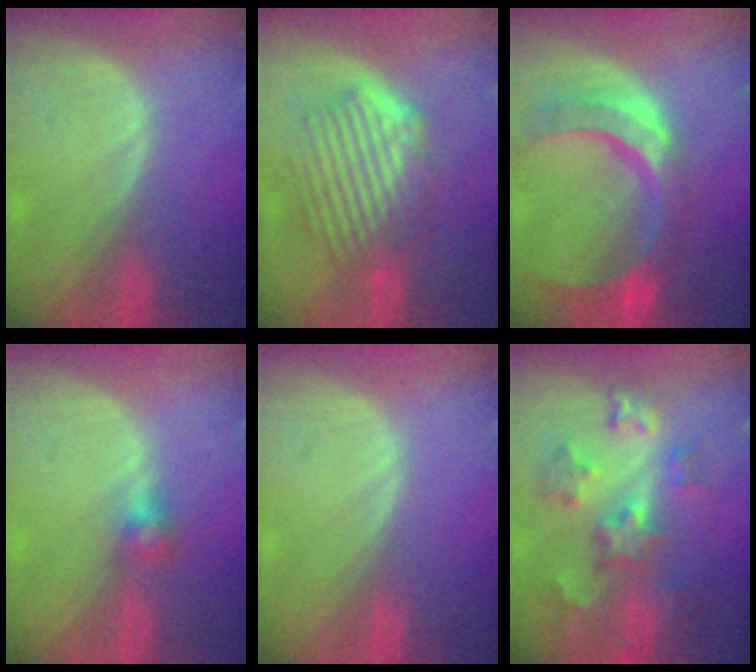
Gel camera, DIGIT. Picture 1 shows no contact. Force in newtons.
{"total": 9.6, "press": 8.5, "slide": 4.5}
{"total": 11.4, "press": 9.6, "slide": 6.0}
{"total": 2.6, "press": 2.5, "slide": 0.2}
{"total": 0.0}
{"total": 8.4, "press": 7.7, "slide": 3.3}